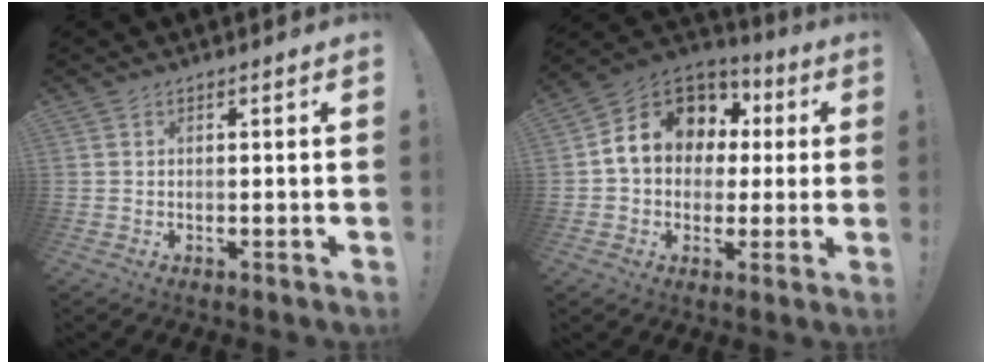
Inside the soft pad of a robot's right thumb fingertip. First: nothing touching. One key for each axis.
{"total": 14.7, "fx": 3.9, "fy": 11.9, "fz": 7.7, "tx": -0.109, "ty": -0.011, "tz": 0.078}